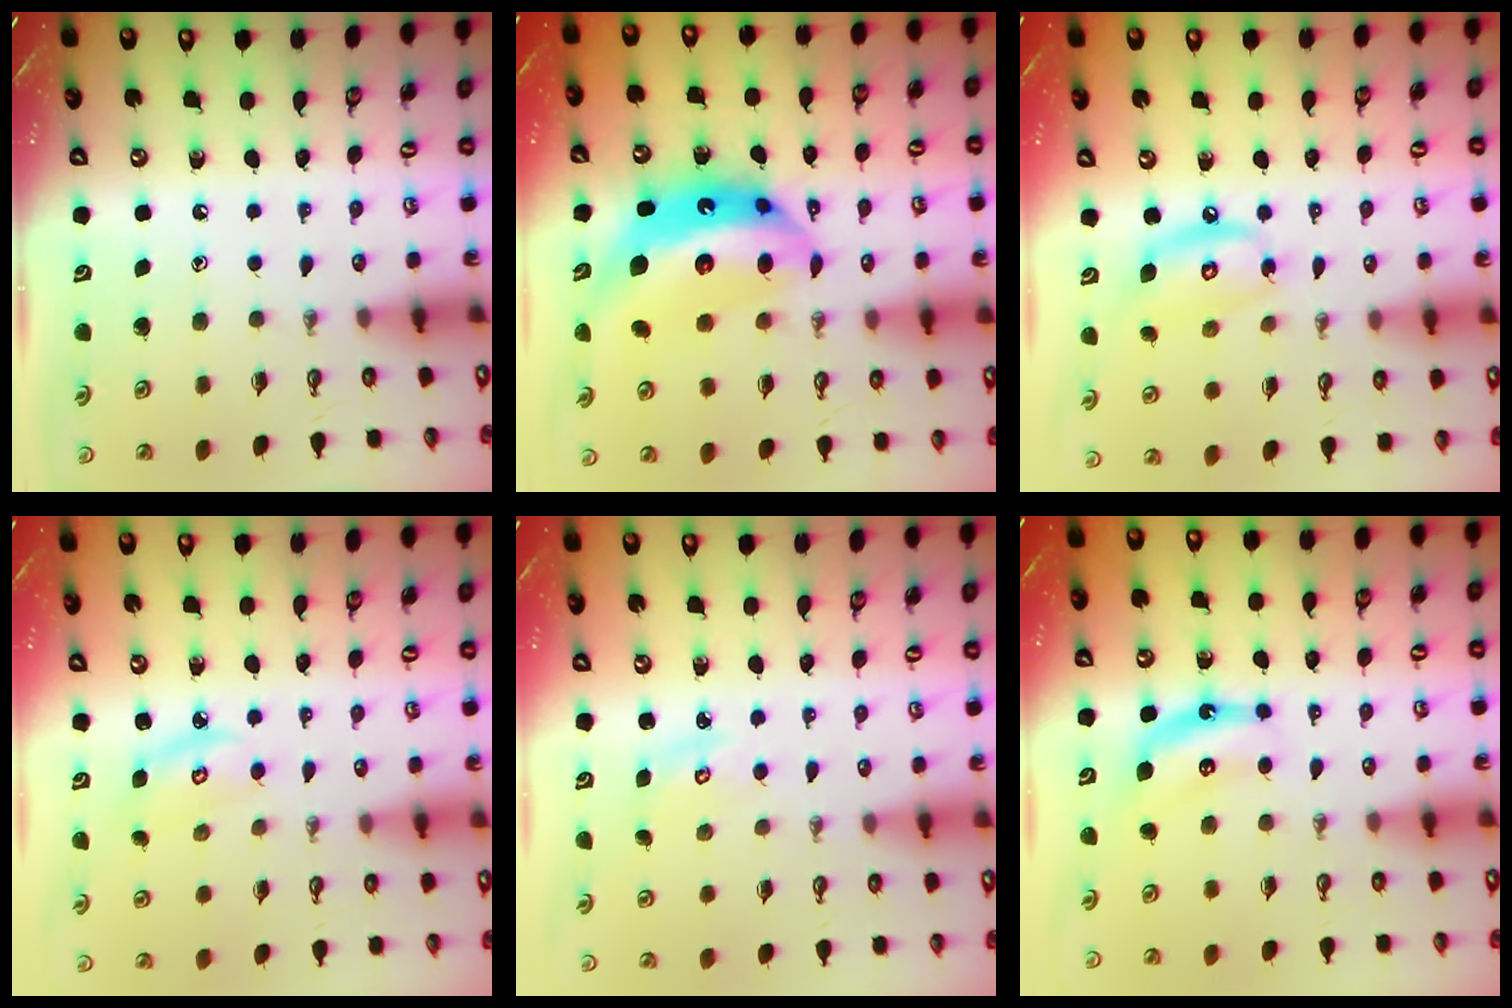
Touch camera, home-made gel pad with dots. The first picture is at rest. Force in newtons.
{"total": 18.8, "press": 18.7, "slide": 1.7}
{"total": 11.5, "press": 11.4, "slide": 1.0}
{"total": 3.7, "press": 3.7, "slide": 0.4}
{"total": 3.2, "press": 3.2, "slide": 0.3}
{"total": 6.2, "press": 6.1, "slide": 1.0}